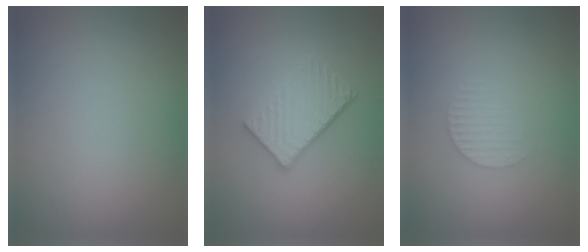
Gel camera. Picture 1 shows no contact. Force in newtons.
{"total": 4.4, "press": 3.5, "slide": 2.7}
{"total": 1.5, "press": 1.5, "slide": 0.4}